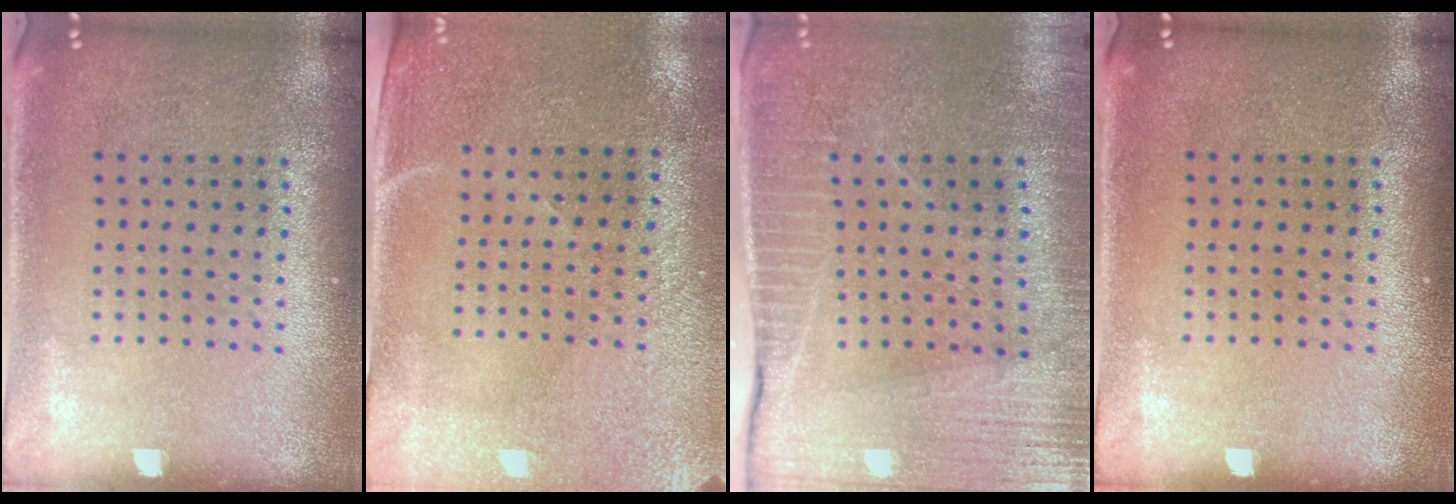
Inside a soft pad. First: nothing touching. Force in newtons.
{"total": 2.9, "press": 2.5, "slide": 1.5}
{"total": 3.6, "press": 3.5, "slide": 0.6}
{"total": 0.0}